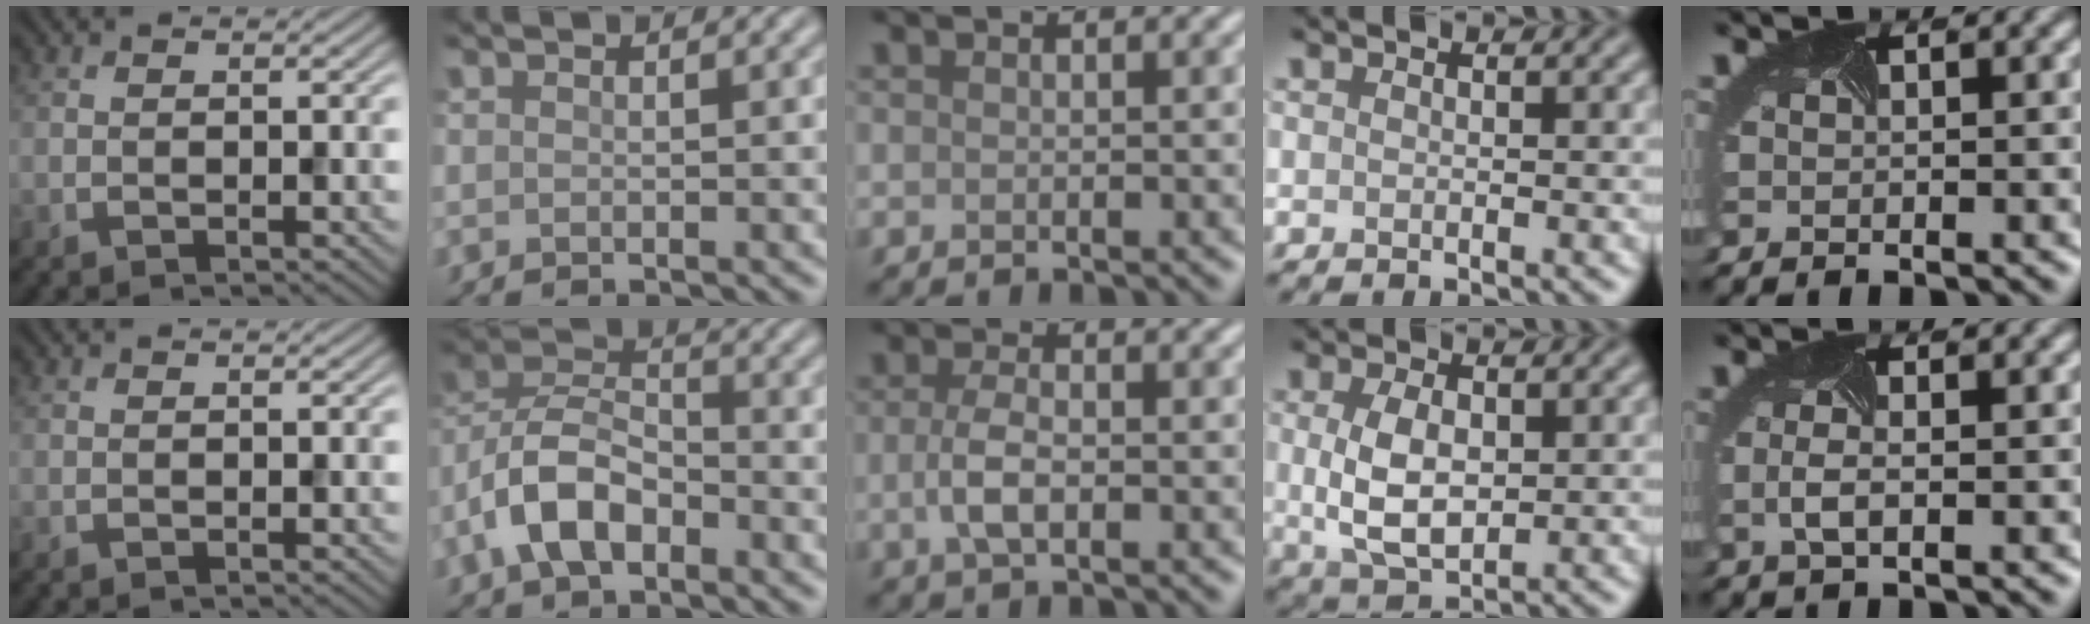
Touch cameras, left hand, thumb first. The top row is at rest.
{"index": {"total": 6.4, "force": [-3.1, 3.6, 4.3], "torque": [-0.079, 0.012, -0.067]}, "middle": {"total": 2.7, "force": [-0.4, 1.1, 2.5], "torque": [-0.057, -0.002, -0.010]}, "ring": {"total": 5.1, "force": [0.3, 3.0, 4.1], "torque": [-0.091, -0.001, 0.012]}, "little": {"total": 1.7, "force": [-0.3, 0.5, 1.5], "torque": [-0.040, -0.005, -0.008]}}